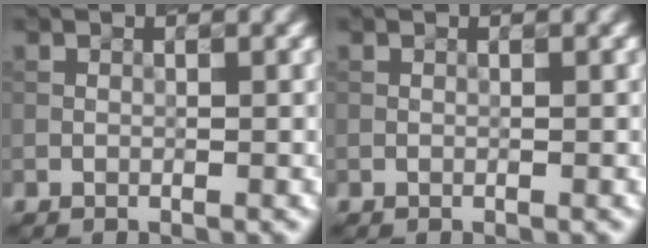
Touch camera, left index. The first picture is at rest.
{"total": 0.0}